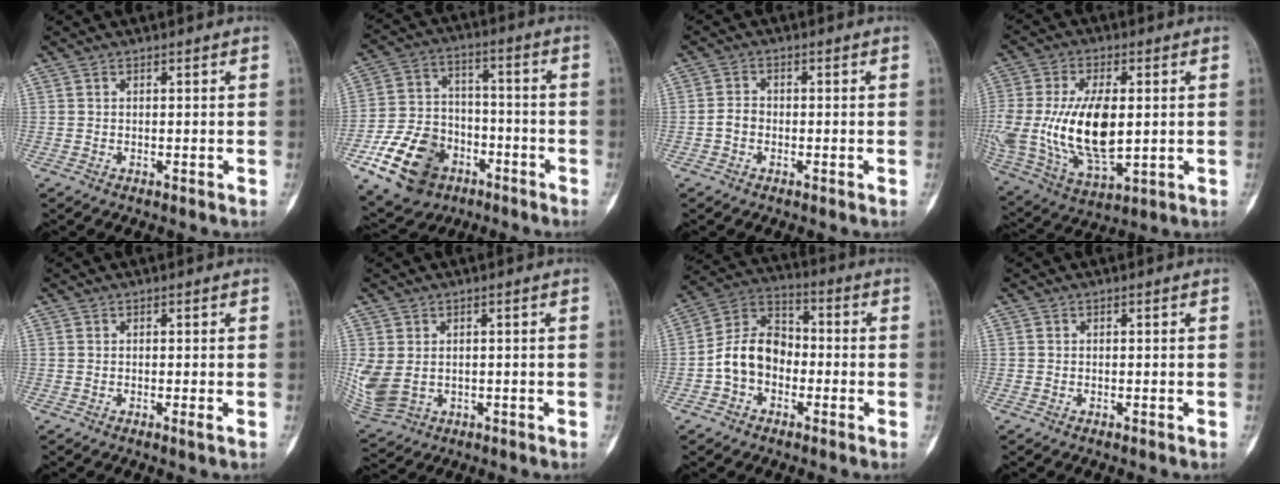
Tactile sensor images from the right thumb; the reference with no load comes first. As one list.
[{"total": 16.7, "force": [-8.1, 11.9, 8.5], "torque": [-0.139, 0.054, -0.138]}, {"total": 2.4, "force": [-0.8, 1.8, 1.3], "torque": [-0.020, 0.010, -0.021]}, {"total": 21.1, "force": [0.1, 10.7, 18.2], "torque": [-0.383, -0.023, 0.016]}, {"total": 0.7, "force": [-0.1, -0.1, 0.7], "torque": [-0.015, -0.003, -0.002]}, {"total": 7.7, "force": [-0.1, 5.7, 5.2], "torque": [-0.124, -0.007, 0.018]}, {"total": 10.9, "force": [-2.4, 8.2, 6.7], "torque": [-0.104, 0.043, -0.058]}, {"total": 0.0}]